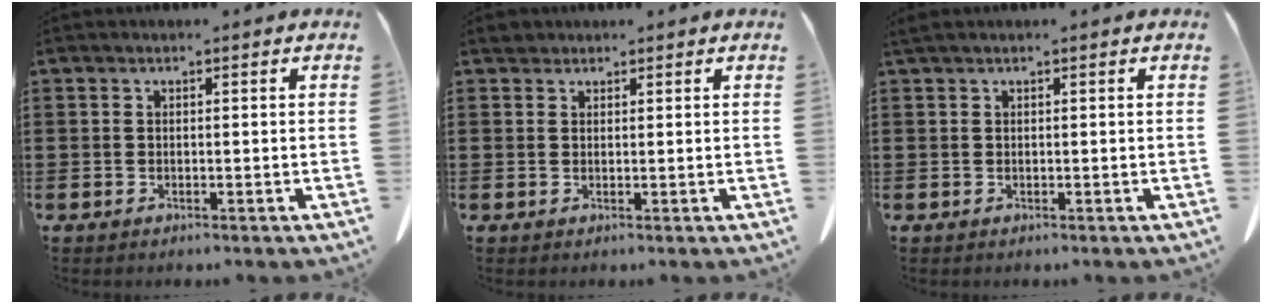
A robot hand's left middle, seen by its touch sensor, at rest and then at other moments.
{"total": 1.5, "force": [1.3, 0.7, 0.2], "torque": [-0.010, 0.005, 0.026]}
{"total": 0.6, "force": [0.3, 0.0, 0.4], "torque": [-0.010, 0.001, 0.007]}